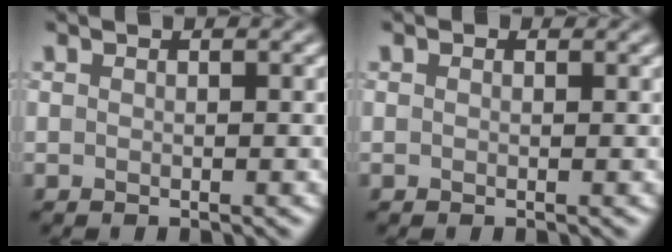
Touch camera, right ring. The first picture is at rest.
{"total": 0.0}